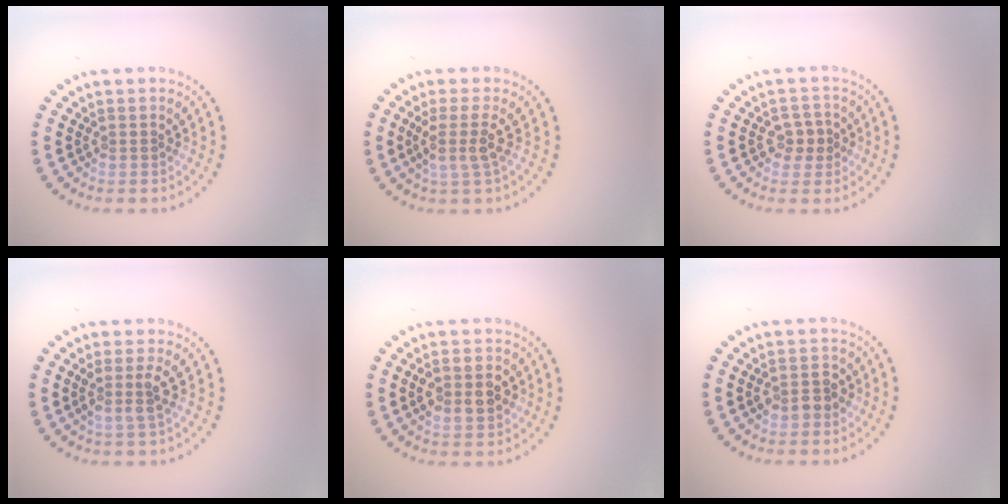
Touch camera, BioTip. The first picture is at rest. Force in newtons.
{"total": 2.4, "press": 1.9, "slide": 1.5}
{"total": 2.2, "press": 2.1, "slide": 0.6}
{"total": 2.2, "press": 1.8, "slide": 1.2}
{"total": 3.7, "press": 3.7, "slide": 0.1}
{"total": 2.2, "press": 2.1, "slide": 0.2}